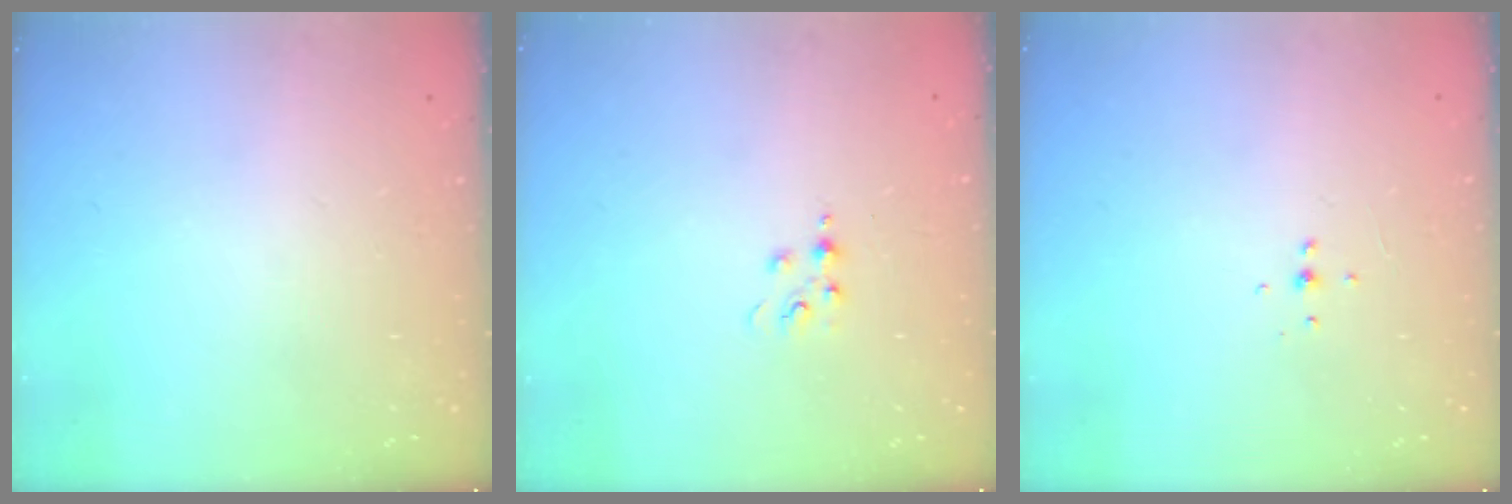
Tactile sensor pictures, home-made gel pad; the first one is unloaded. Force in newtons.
{"total": 4.1, "press": 4.1, "slide": 0.5}
{"total": 4.1, "press": 4.0, "slide": 0.6}